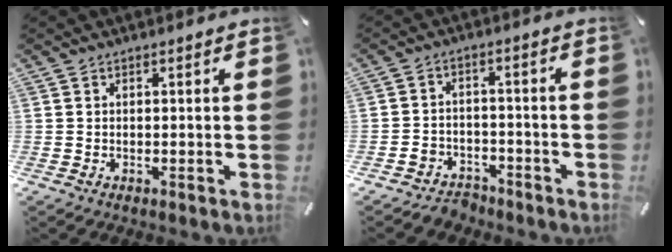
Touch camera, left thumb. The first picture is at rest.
{"total": 4.7, "force": [-3.9, 2.7, 0.6], "torque": [-0.014, 0.021, -0.075]}